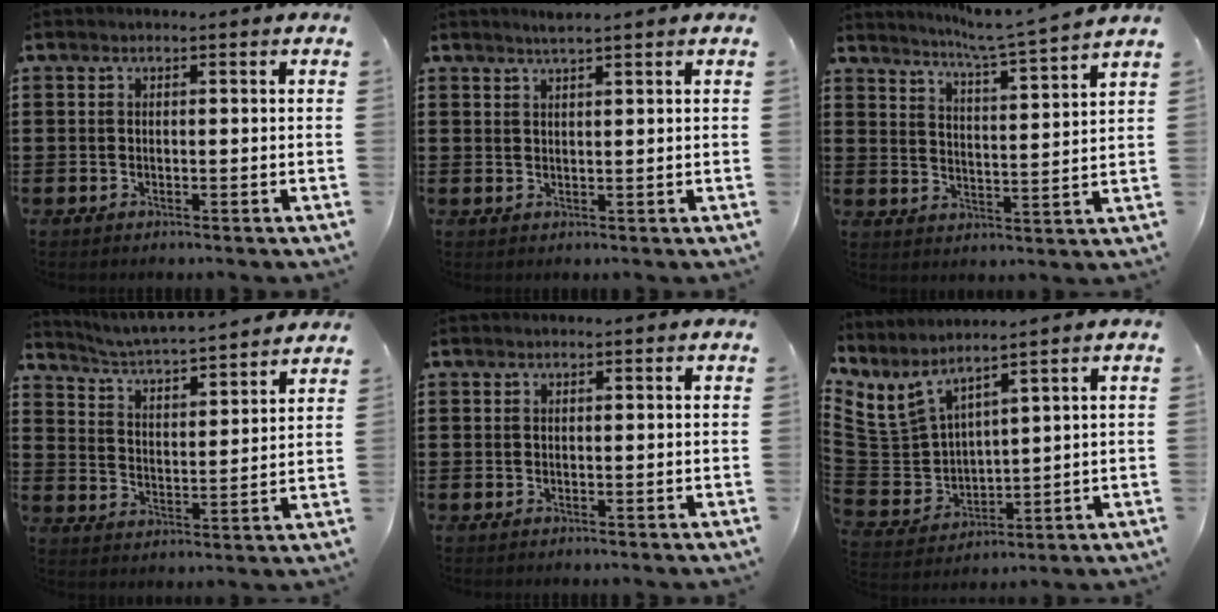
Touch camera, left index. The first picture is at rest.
{"total": 1.7, "force": [1.5, -0.3, 0.7], "torque": [-0.015, 0.000, 0.029]}
{"total": 5.6, "force": [5.1, -1.1, 2.1], "torque": [-0.062, -0.038, 0.082]}
{"total": 3.9, "force": [3.9, -0.2, 0.5], "torque": [-0.031, -0.037, 0.059]}
{"total": 0.0}
{"total": 6.0, "force": [4.7, 2.6, 2.8], "torque": [-0.097, -0.032, 0.078]}